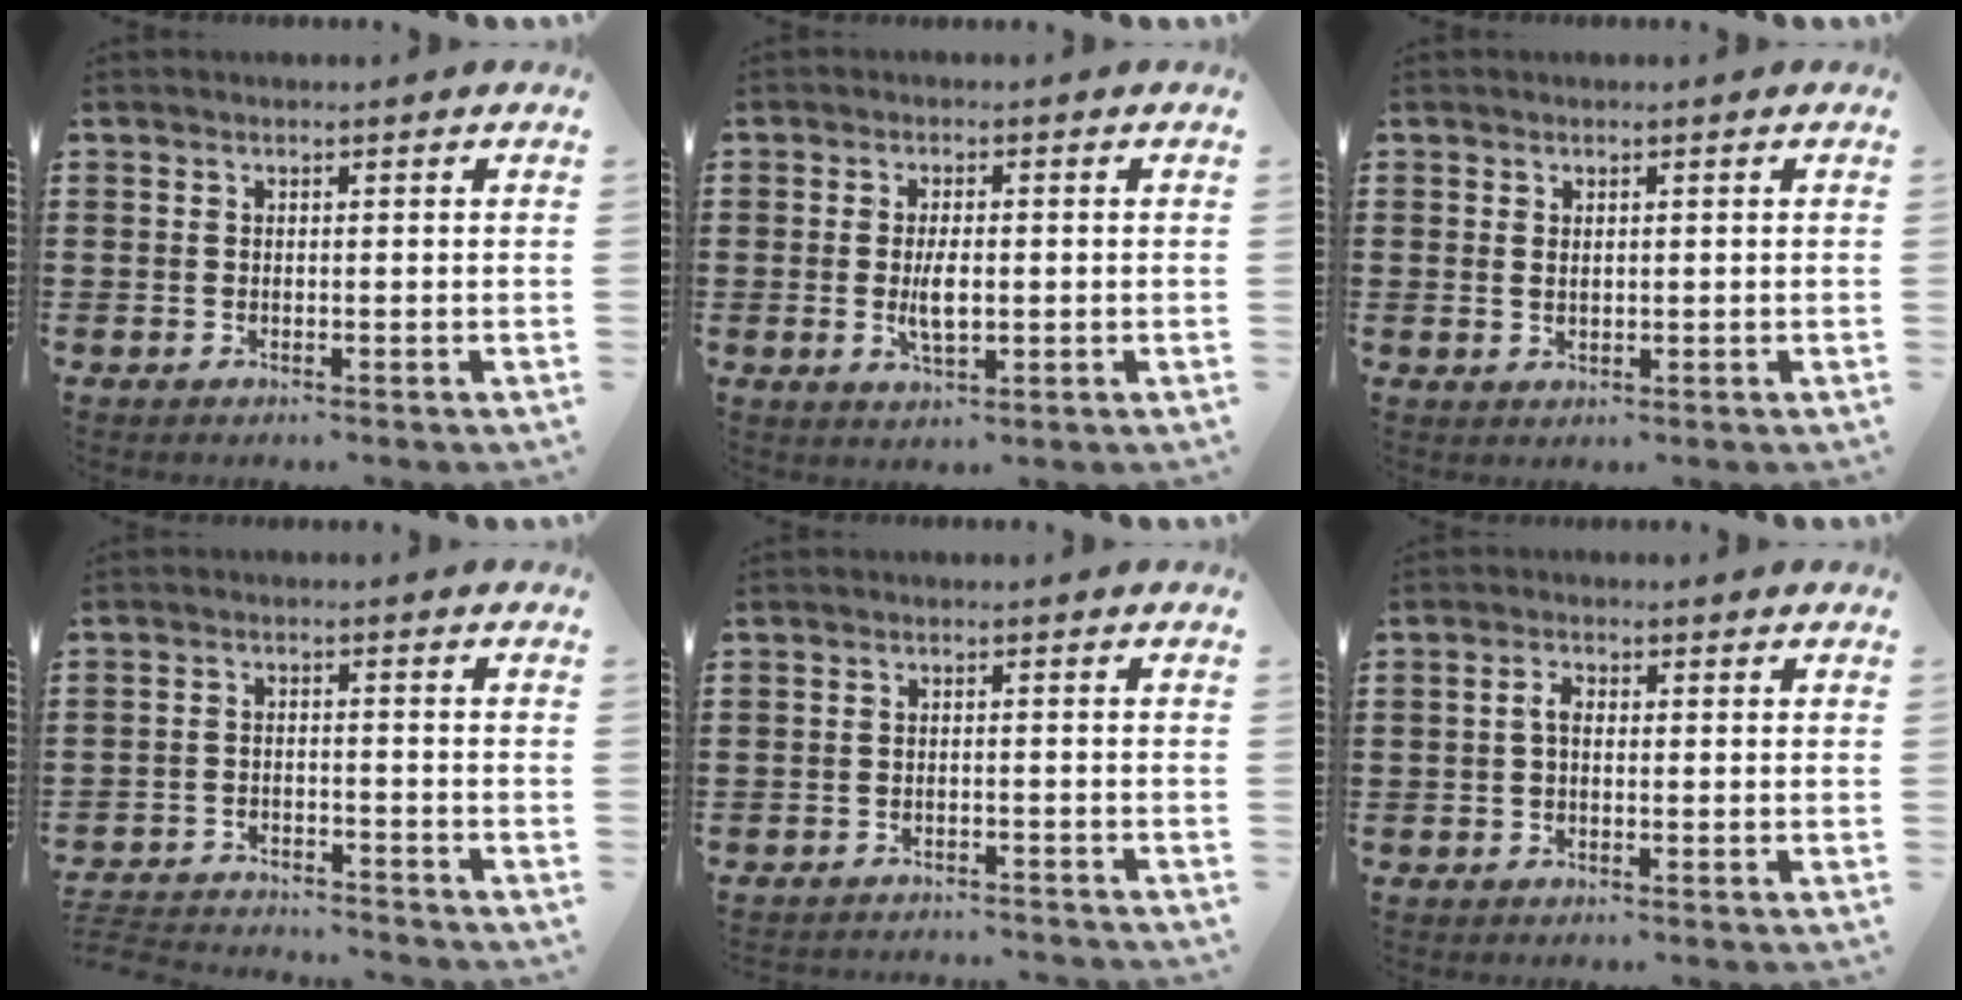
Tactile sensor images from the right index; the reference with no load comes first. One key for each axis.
{"total": 4.1, "fx": -0.5, "fy": 1.6, "fz": 3.7, "tx": -0.075, "ty": -0.002, "tz": -0.011}
{"total": 1.0, "fx": 0.5, "fy": 0.6, "fz": 0.6, "tx": -0.014, "ty": 0.004, "tz": 0.009}
{"total": 3.6, "fx": -3.6, "fy": 0.2, "fz": 0.2, "tx": -0.016, "ty": 0.000, "tz": -0.080}
{"total": 1.9, "fx": -1.9, "fy": 0.0, "fz": 0.1, "tx": -0.006, "ty": 0.002, "tz": -0.041}
{"total": 2.0, "fx": -0.3, "fy": 1.0, "fz": 1.7, "tx": -0.041, "ty": 0.000, "tz": -0.009}